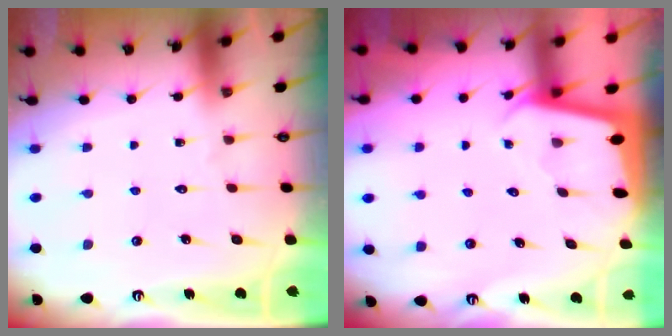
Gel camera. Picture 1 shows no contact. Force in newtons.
{"total": 1.9, "press": 1.9, "slide": 0.1}